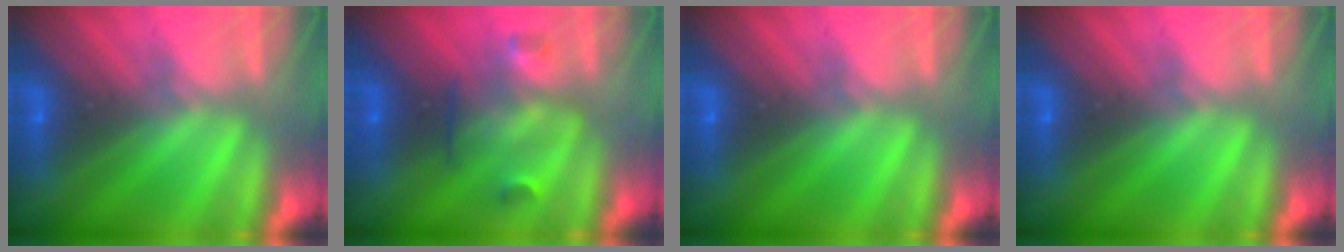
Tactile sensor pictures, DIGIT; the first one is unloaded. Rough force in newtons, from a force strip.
{"total": 2.9}
{"total": 0.0}
{"total": 0.0}